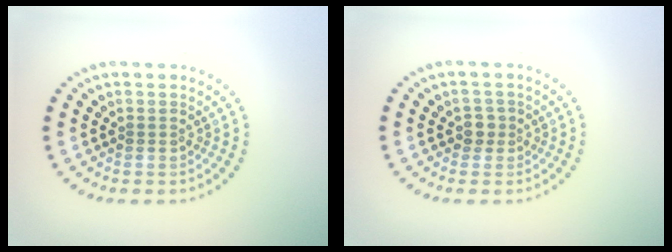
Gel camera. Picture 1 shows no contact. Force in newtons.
{"total": 1.3, "press": 1.2, "slide": 0.7}